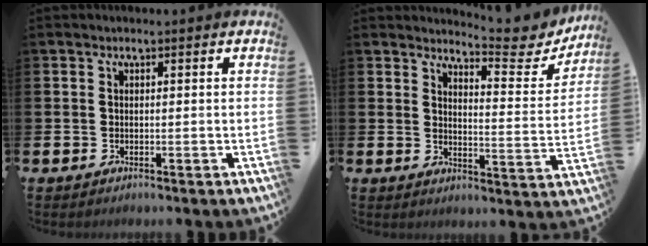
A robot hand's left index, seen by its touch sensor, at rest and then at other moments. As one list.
[{"total": 5.7, "force": [5.4, 0.8, 1.5], "torque": [-0.022, -0.050, 0.082]}]